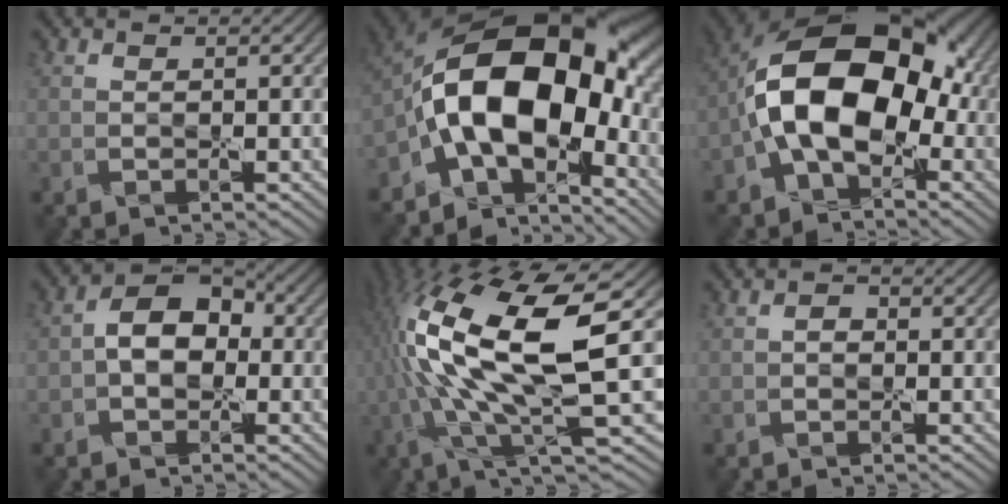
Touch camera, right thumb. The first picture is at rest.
{"total": 17.4, "force": [-2.8, 10.6, 13.4], "torque": [-0.212, 0.001, -0.060]}
{"total": 15.3, "force": [-1.8, 9.6, 11.8], "torque": [-0.201, 0.013, -0.045]}
{"total": 6.0, "force": [-0.5, 4.2, 4.3], "torque": [-0.071, 0.009, -0.018]}
{"total": 17.0, "force": [1.1, 5.0, 16.2], "torque": [-0.342, 0.008, 0.024]}
{"total": 1.0, "force": [-0.3, 0.8, 0.6], "torque": [-0.010, 0.000, -0.009]}